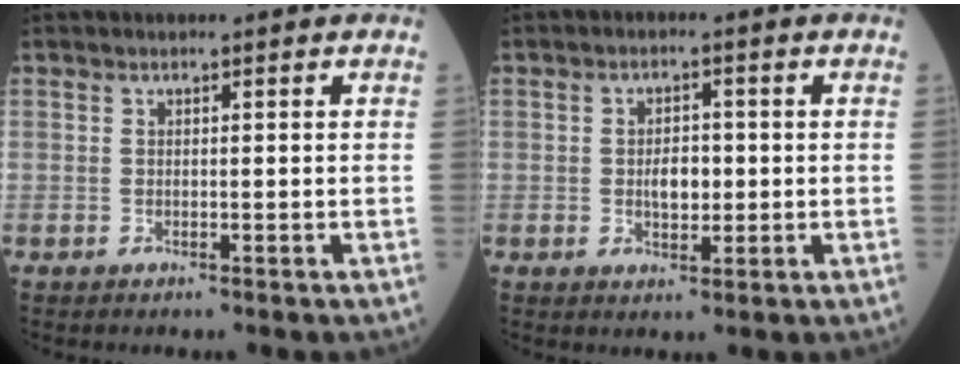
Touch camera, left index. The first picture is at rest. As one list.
[{"total": 3.7, "force": [-0.3, 2.0, 3.1], "torque": [-0.052, 0.001, -0.002]}]